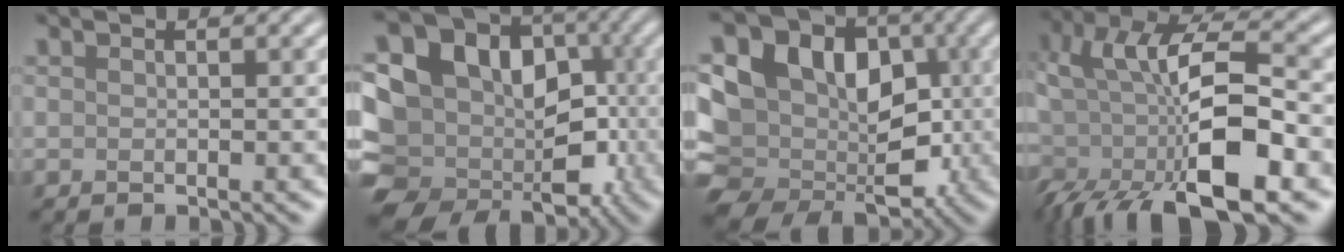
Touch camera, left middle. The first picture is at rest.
{"total": 22.5, "force": [-5.1, 19.2, 10.6], "torque": [-0.165, 0.007, -0.106]}
{"total": 19.1, "force": [-1.2, 16.0, 10.4], "torque": [-0.184, 0.025, -0.036]}
{"total": 12.8, "force": [-3.9, 4.8, 11.2], "torque": [-0.216, -0.012, -0.071]}